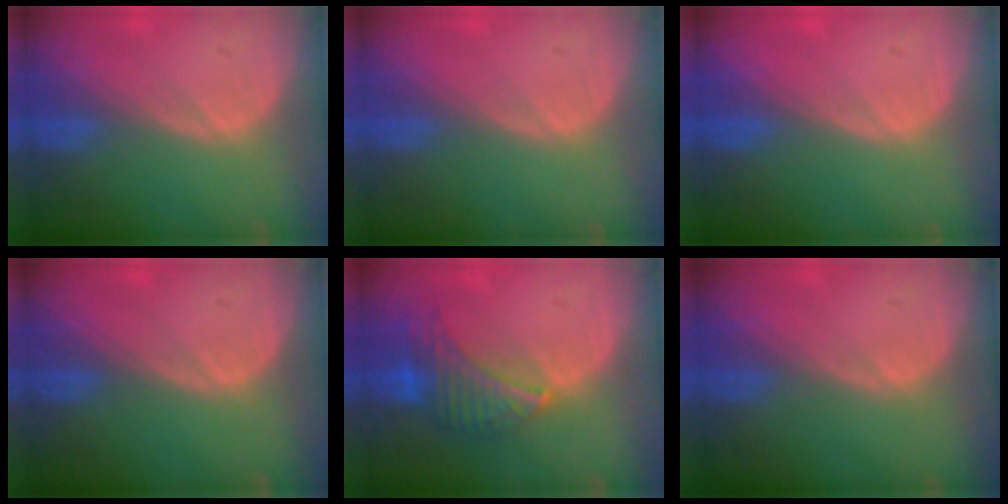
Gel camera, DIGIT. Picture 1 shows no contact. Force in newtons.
{"total": 0.0}
{"total": 0.0}
{"total": 0.0}
{"total": 7.7, "press": 7.1, "slide": 3.0}
{"total": 0.0}